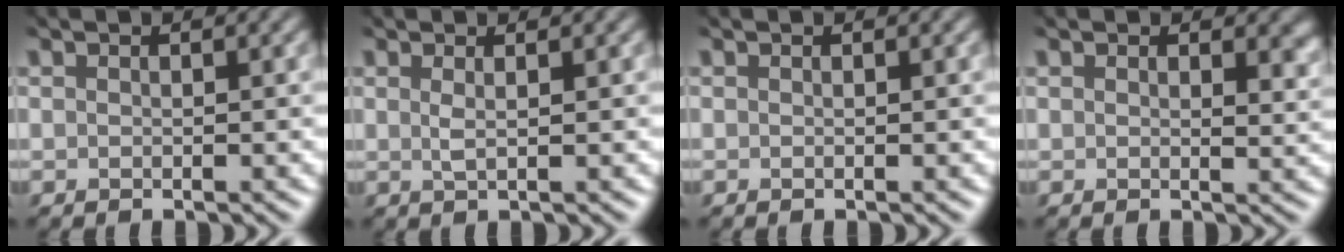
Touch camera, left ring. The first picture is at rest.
{"total": 1.2, "force": [0.4, 0.5, 1.0], "torque": [-0.011, -0.001, 0.000]}
{"total": 0.0}
{"total": 4.3, "force": [2.9, 2.1, 2.4], "torque": [-0.033, 0.005, 0.048]}